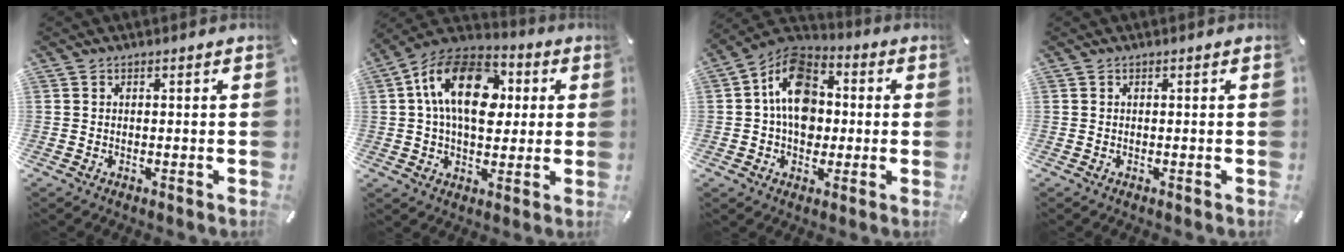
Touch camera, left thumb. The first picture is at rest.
{"total": 18.9, "force": [3.5, 12.7, 13.5], "torque": [-0.250, 0.003, 0.057]}
{"total": 13.7, "force": [-0.1, 10.5, 8.7], "torque": [-0.150, 0.015, -0.005]}
{"total": 0.0}